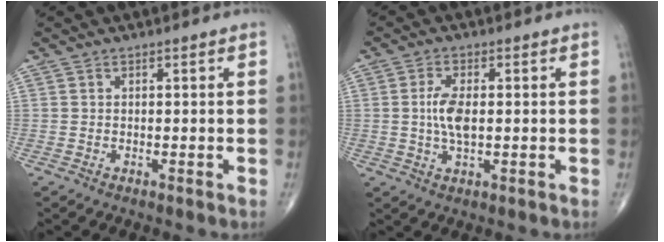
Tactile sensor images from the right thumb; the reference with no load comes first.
{"total": 5.5, "force": [0.1, 2.4, 4.9], "torque": [-0.102, -0.002, 0.000]}